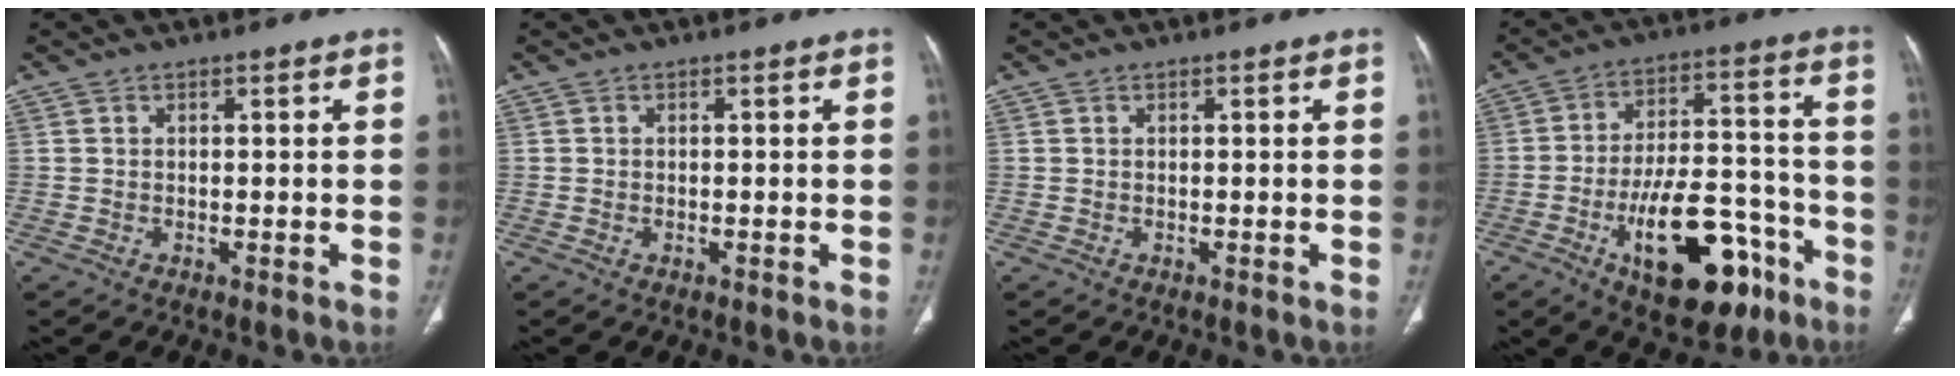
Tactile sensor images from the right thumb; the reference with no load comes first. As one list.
[{"total": 0.0}, {"total": 0.0}, {"total": 20.2, "force": [-9.7, 9.2, 15.0], "torque": [-0.212, 0.063, -0.139]}]